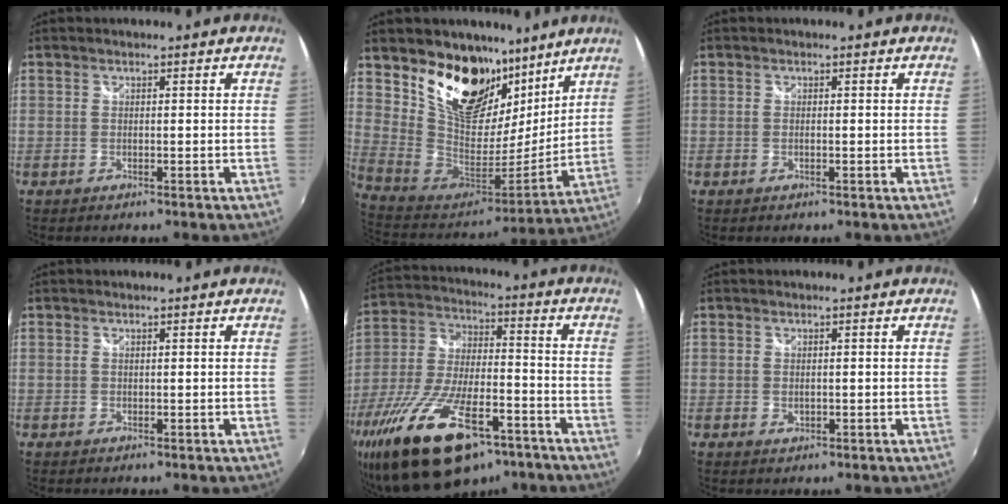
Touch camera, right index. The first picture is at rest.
{"total": 23.0, "force": [14.4, 13.5, 11.8], "torque": [-0.244, 0.004, 0.269]}
{"total": 0.0}
{"total": 0.0}
{"total": 24.4, "force": [-15.1, 9.8, 16.5], "torque": [-0.331, -0.041, -0.252]}
{"total": 1.2, "force": [-0.1, 0.9, 0.7], "torque": [-0.012, -0.002, -0.001]}